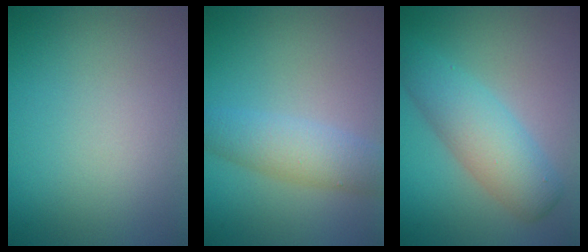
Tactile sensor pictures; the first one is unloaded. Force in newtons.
{"total": 3.9, "press": 3.9, "slide": 0.0}
{"total": 5.3, "press": 5.3, "slide": 0.1}